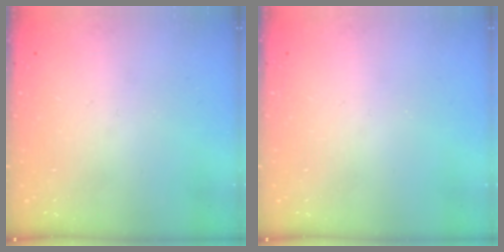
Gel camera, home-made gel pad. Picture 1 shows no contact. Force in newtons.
{"total": 0.0}